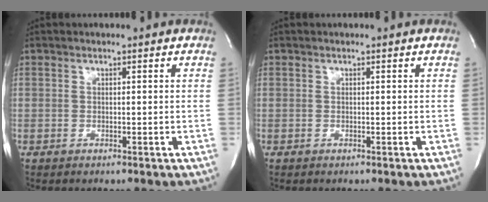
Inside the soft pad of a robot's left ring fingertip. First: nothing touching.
{"total": 0.0}